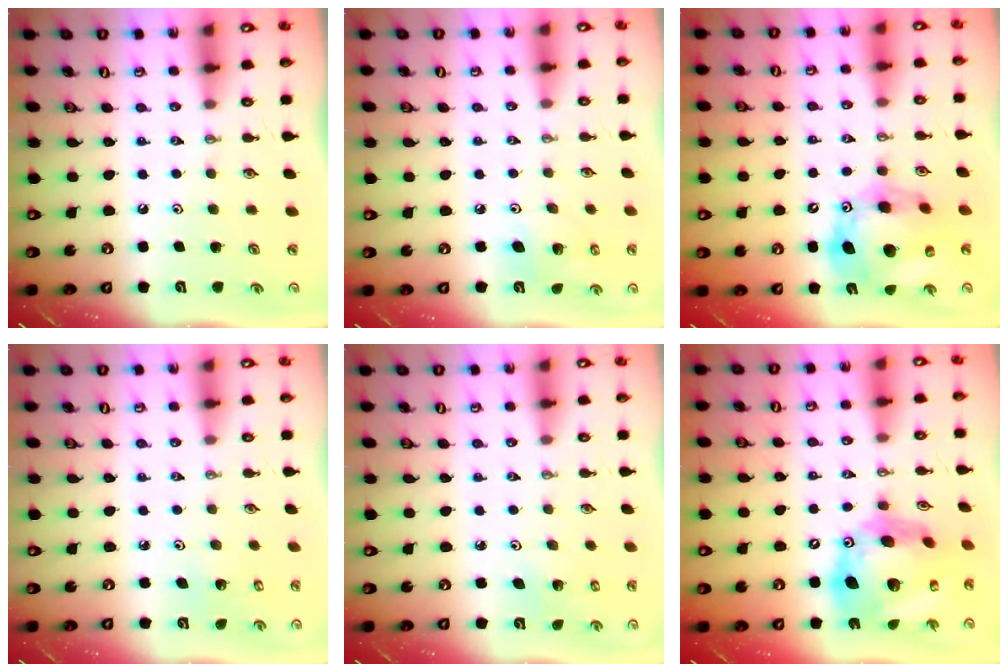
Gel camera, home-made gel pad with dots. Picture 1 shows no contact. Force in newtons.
{"total": 7.4, "press": 7.0, "slide": 2.4}
{"total": 17.8, "press": 17.6, "slide": 2.5}
{"total": 2.3, "press": 2.3, "slide": 0.1}
{"total": 2.0, "press": 2.0, "slide": 0.2}
{"total": 23.1, "press": 23.0, "slide": 2.3}